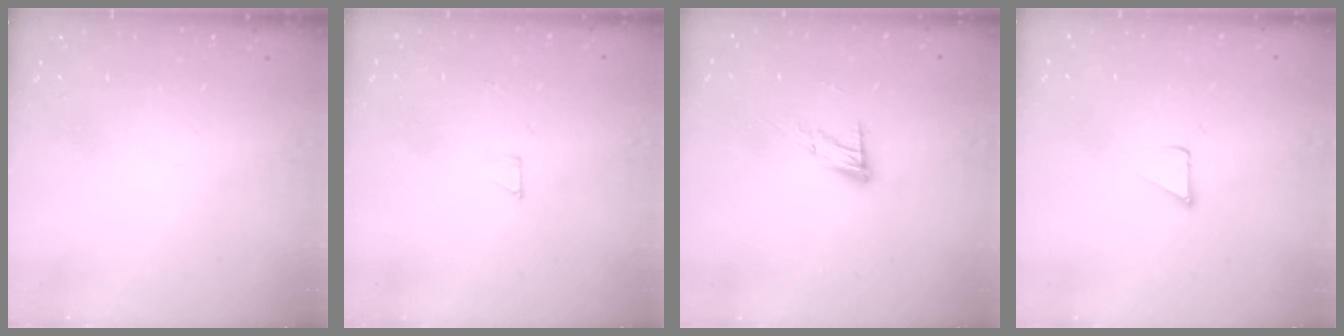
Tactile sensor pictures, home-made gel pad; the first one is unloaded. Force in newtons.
{"total": 1.7, "press": 1.7, "slide": 0.1}
{"total": 8.2, "press": 8.2, "slide": 0.9}
{"total": 1.6, "press": 1.6, "slide": 0.1}